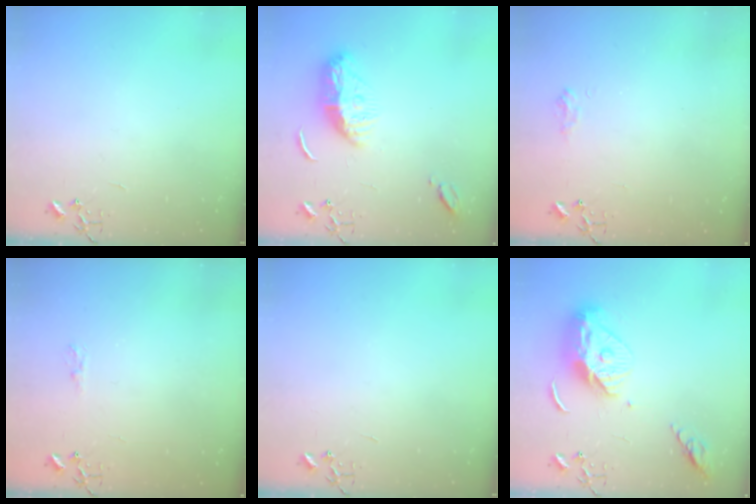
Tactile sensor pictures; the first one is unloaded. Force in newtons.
{"total": 11.6, "press": 11.6, "slide": 1.0}
{"total": 6.9, "press": 6.9, "slide": 0.7}
{"total": 5.1, "press": 5.1, "slide": 0.4}
{"total": 0.0}
{"total": 12.7, "press": 12.7, "slide": 0.9}